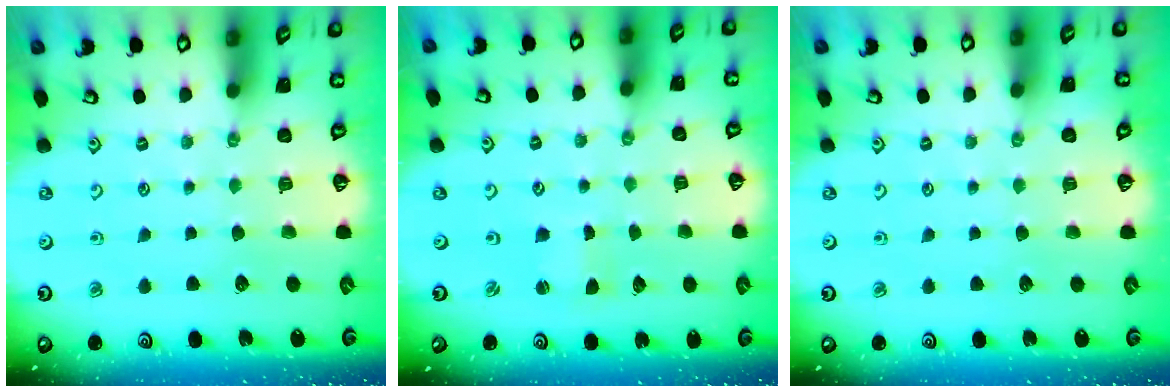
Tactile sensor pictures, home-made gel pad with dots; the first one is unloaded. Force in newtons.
{"total": 0.6, "press": 0.6, "slide": 0.0}
{"total": 0.0}